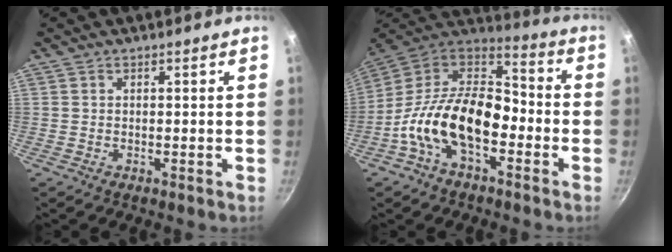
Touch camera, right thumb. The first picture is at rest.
{"total": 19.8, "force": [-6.1, 11.2, 15.1], "torque": [-0.244, 0.063, -0.131]}